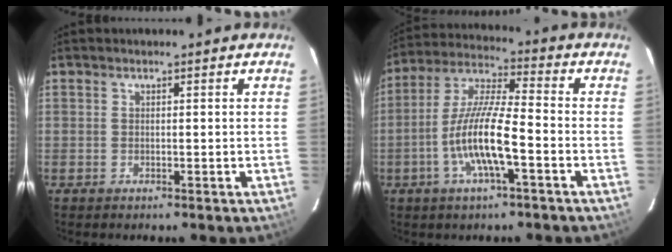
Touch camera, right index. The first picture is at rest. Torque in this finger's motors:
{"motor_torque": [0.66, -0.40, 0.79, 0.21]}